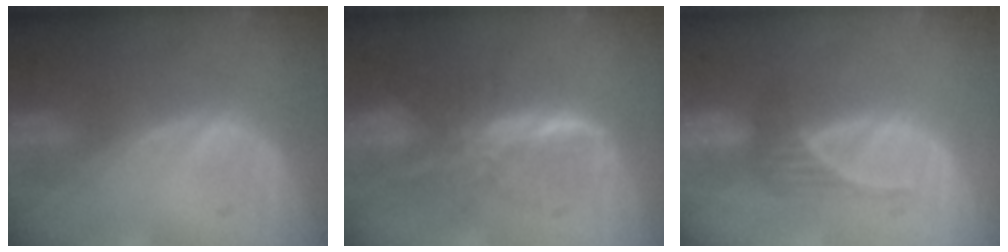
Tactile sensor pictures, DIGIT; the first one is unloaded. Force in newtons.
{"total": 8.1, "press": 7.0, "slide": 4.1}
{"total": 2.5, "press": 2.3, "slide": 0.9}